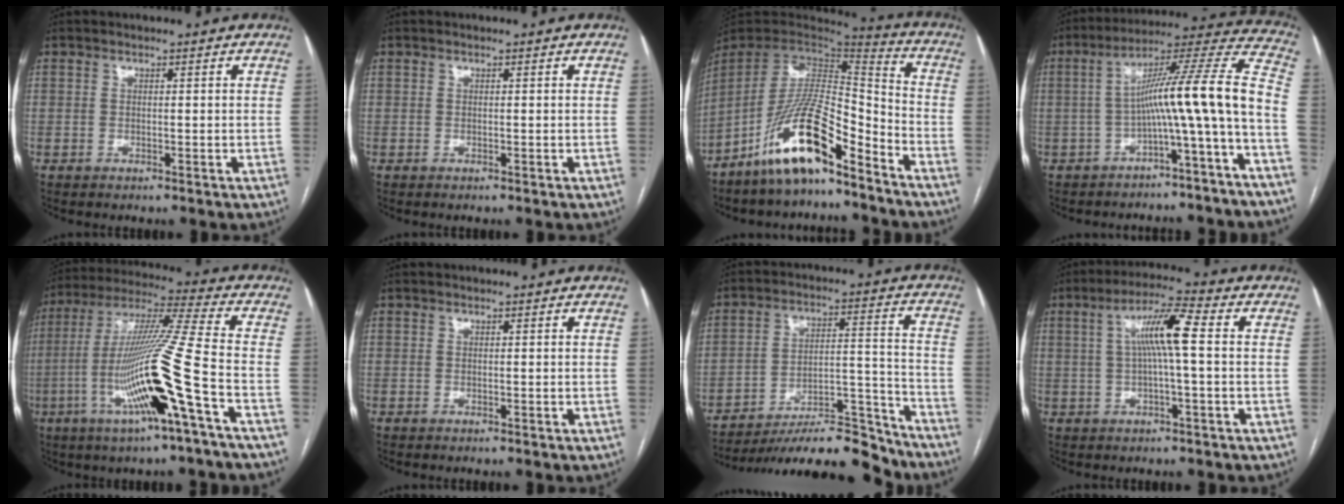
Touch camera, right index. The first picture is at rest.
{"total": 0.0}
{"total": 15.3, "force": [-10.4, 3.1, 10.8], "torque": [-0.204, 0.011, -0.188]}
{"total": 14.6, "force": [-4.4, -1.2, 13.9], "torque": [-0.198, 0.042, -0.072]}
{"total": 18.2, "force": [-5.7, -1.5, 17.2], "torque": [-0.340, -0.010, -0.112]}
{"total": 0.0}
{"total": 18.6, "force": [-17.0, 2.9, 6.8], "torque": [-0.085, 0.031, -0.265]}
{"total": 8.0, "force": [0.9, 0.3, 7.9], "torque": [-0.145, 0.018, 0.015]}